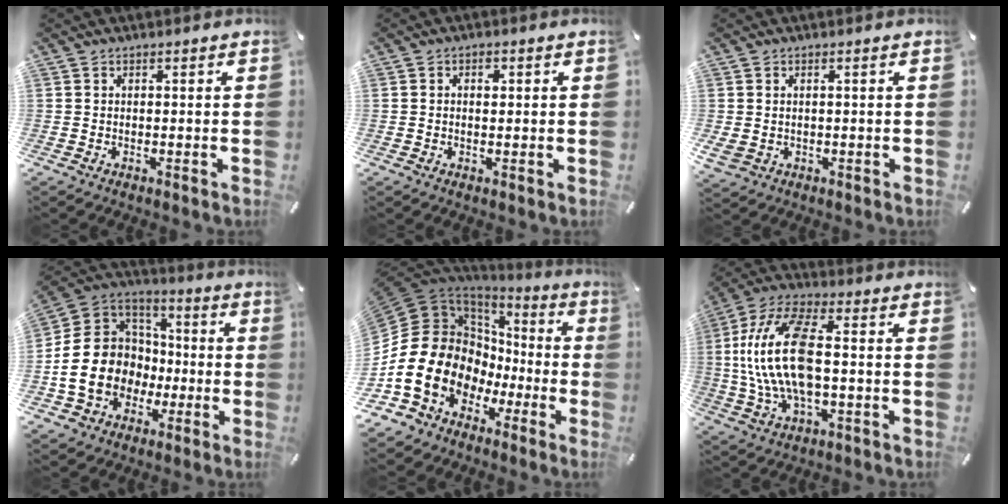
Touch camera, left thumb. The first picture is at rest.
{"total": 1.7, "force": [0.3, 1.1, 1.3], "torque": [-0.012, -0.002, 0.000]}
{"total": 2.1, "force": [0.4, 1.5, 1.4], "torque": [-0.036, 0.000, 0.004]}
{"total": 17.5, "force": [-4.9, 15.1, 7.5], "torque": [-0.165, 0.025, -0.083]}
{"total": 19.7, "force": [-3.5, 16.2, 10.6], "torque": [-0.242, -0.017, -0.042]}
{"total": 18.1, "force": [0.3, 8.7, 15.9], "torque": [-0.336, -0.005, 0.005]}